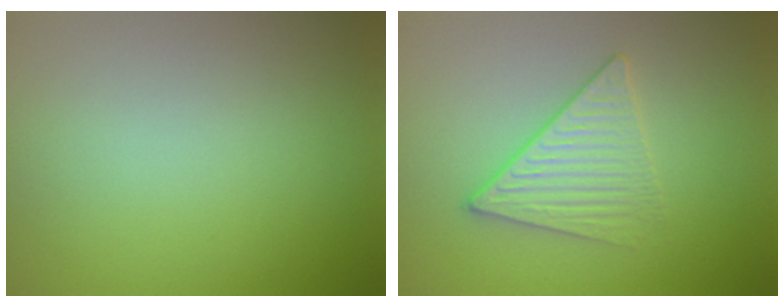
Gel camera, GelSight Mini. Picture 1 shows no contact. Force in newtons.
{"total": 3.3, "press": 3.0, "slide": 1.3}